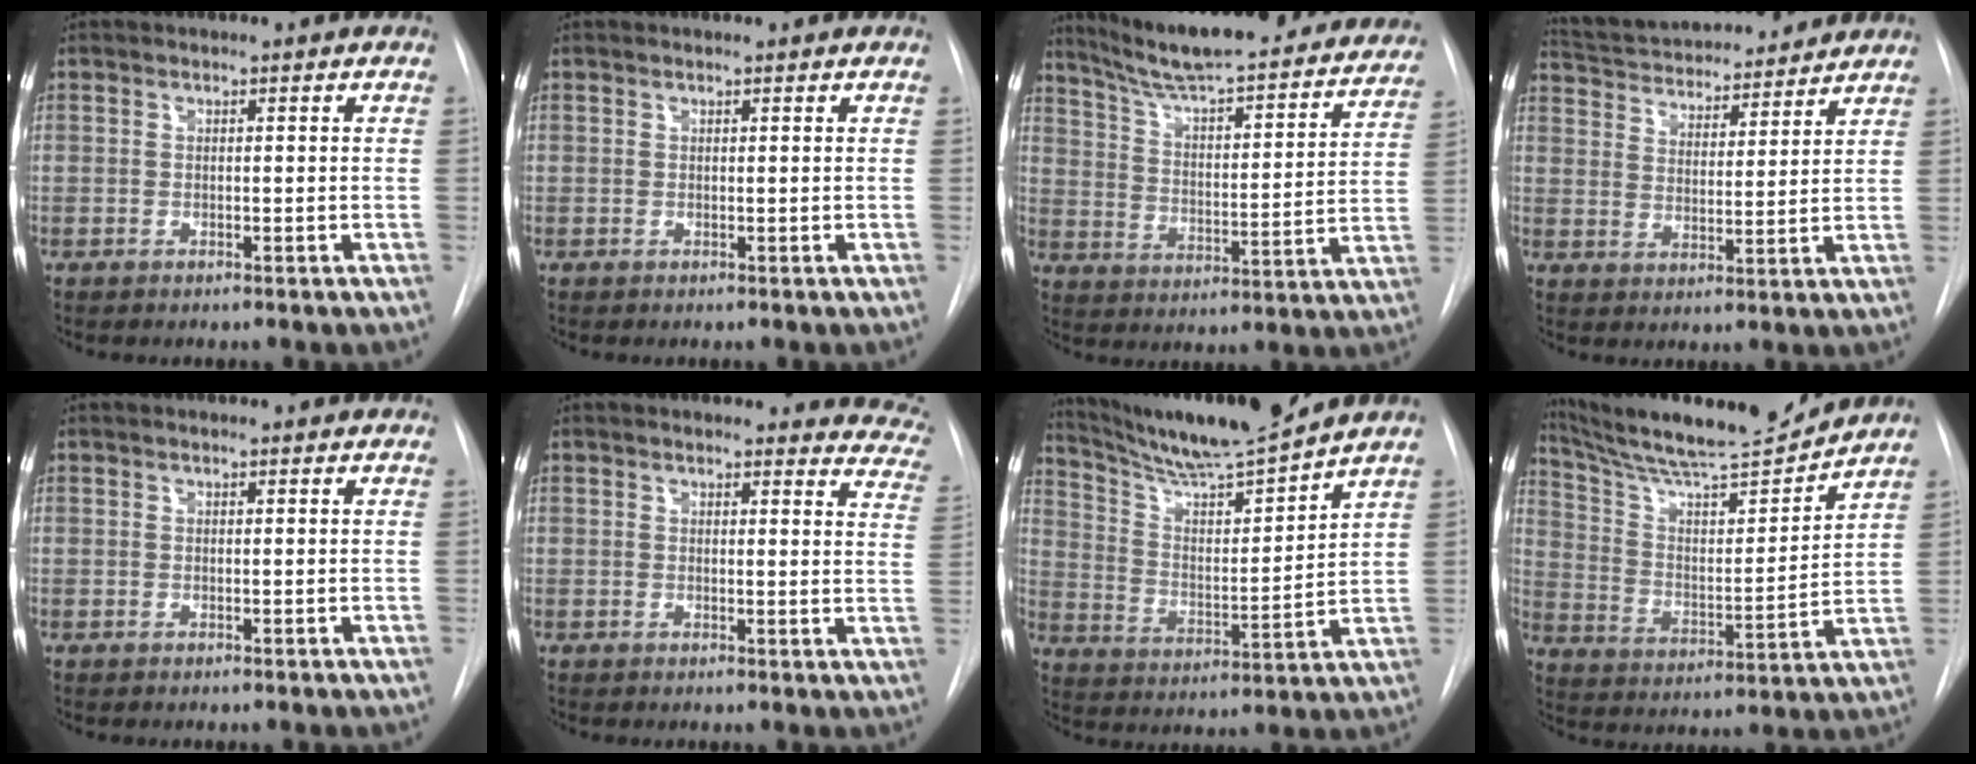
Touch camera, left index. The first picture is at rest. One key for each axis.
{"total": 1.0, "fx": -1.0, "fy": -0.2, "fz": -0.1, "tx": 0.000, "ty": 0.003, "tz": -0.016}
{"total": 27.5, "fx": 24.0, "fy": 4.1, "fz": 12.8, "tx": -0.193, "ty": -0.049, "tz": 0.314}
{"total": 16.2, "fx": 14.9, "fy": 3.5, "fz": 5.4, "tx": -0.097, "ty": 0.021, "tz": 0.226}
{"total": 1.8, "fx": 1.5, "fy": 0.3, "fz": 1.0, "tx": -0.014, "ty": 0.016, "tz": 0.008}
{"total": 12.7, "fx": 12.0, "fy": 2.9, "fz": 2.9, "tx": 0.011, "ty": -0.058, "tz": 0.088}
{"total": 14.3, "fx": 12.9, "fy": -0.7, "fz": 6.2, "tx": -0.111, "ty": -0.011, "tz": 0.224}
{"total": 16.6, "fx": 15.5, "fy": 0.4, "fz": 6.2, "tx": -0.112, "ty": -0.024, "tz": 0.251}